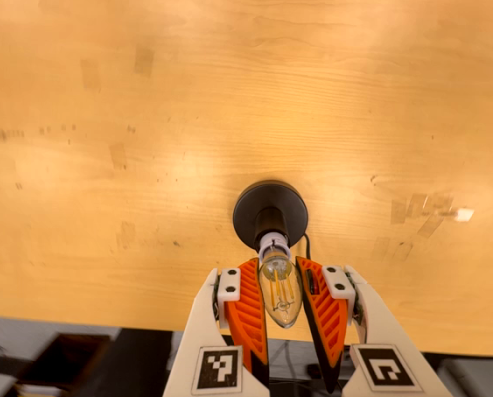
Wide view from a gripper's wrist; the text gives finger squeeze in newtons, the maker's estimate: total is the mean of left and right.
{"total": 13.3, "left": 12.0, "right": 14.6}